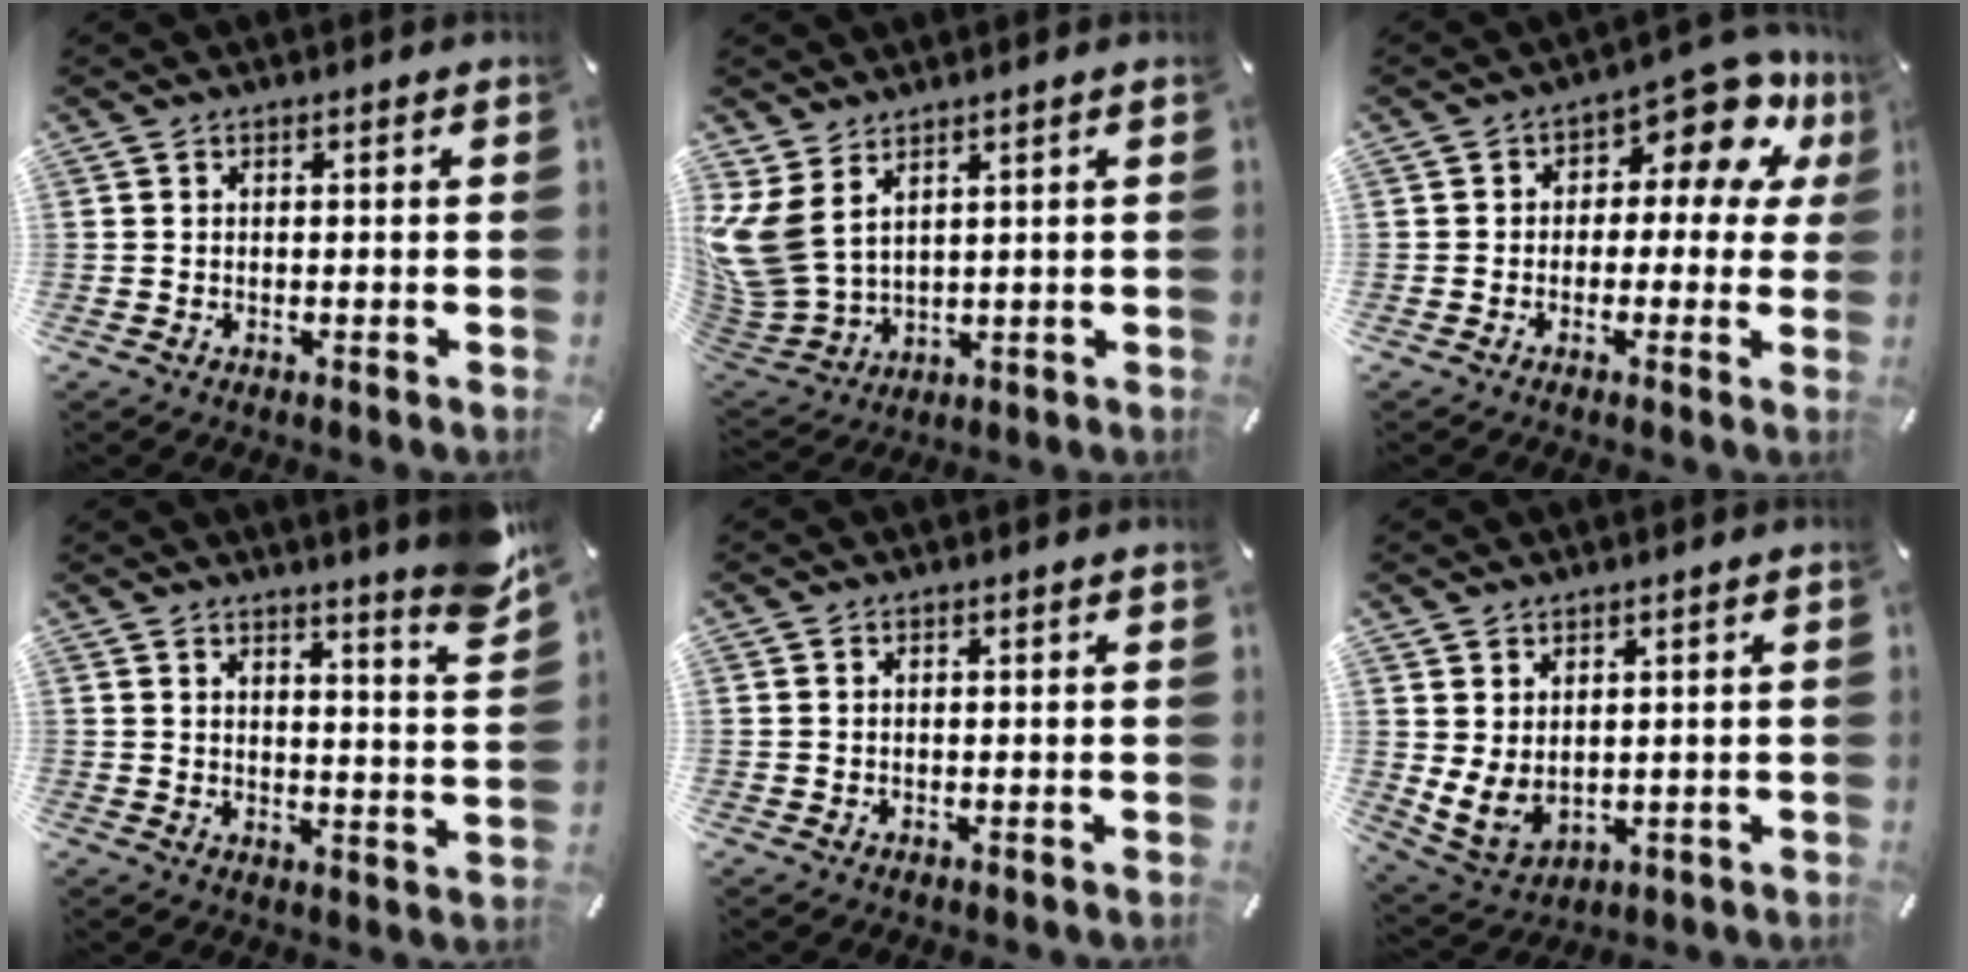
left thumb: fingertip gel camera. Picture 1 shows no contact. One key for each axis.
{"total": 11.1, "fx": 4.8, "fy": 7.0, "fz": 7.2, "tx": -0.186, "ty": -0.030, "tz": 0.091}
{"total": 11.3, "fx": 5.7, "fy": 5.6, "fz": 8.0, "tx": -0.108, "ty": -0.049, "tz": 0.098}
{"total": 8.4, "fx": 6.8, "fy": 1.6, "fz": 4.8, "tx": -0.063, "ty": -0.056, "tz": 0.115}
{"total": 0.0}
{"total": 5.2, "fx": 2.3, "fy": 3.8, "fz": 2.7, "tx": -0.060, "ty": -0.018, "tz": 0.045}